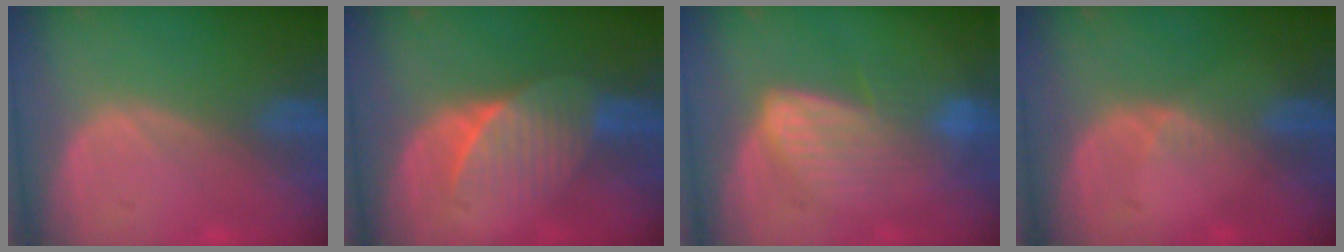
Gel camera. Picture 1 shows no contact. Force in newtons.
{"total": 6.7, "press": 6.3, "slide": 2.4}
{"total": 6.5, "press": 6.5, "slide": 1.0}
{"total": 1.8, "press": 1.2, "slide": 1.3}